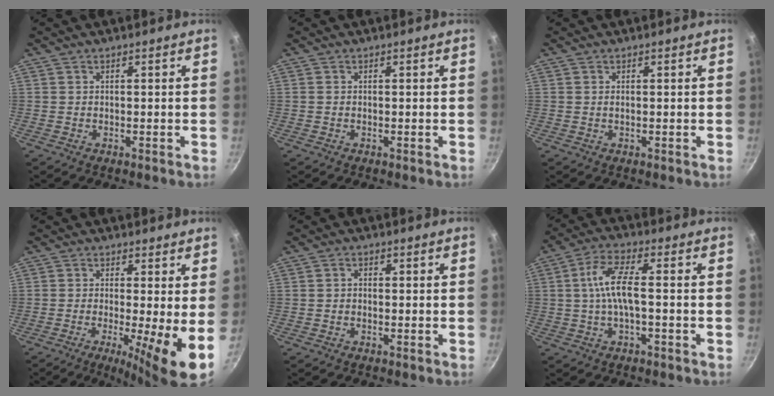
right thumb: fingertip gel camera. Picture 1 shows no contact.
{"total": 0.0}
{"total": 0.5, "force": [0.1, 0.1, 0.5], "torque": [-0.010, 0.000, 0.001]}
{"total": 9.4, "force": [-1.3, 1.4, 9.2], "torque": [-0.137, -0.013, -0.021]}
{"total": 1.2, "force": [-0.2, 1.0, 0.6], "torque": [-0.011, 0.007, -0.006]}
{"total": 7.6, "force": [-0.5, 2.3, 7.3], "torque": [-0.152, 0.021, -0.018]}